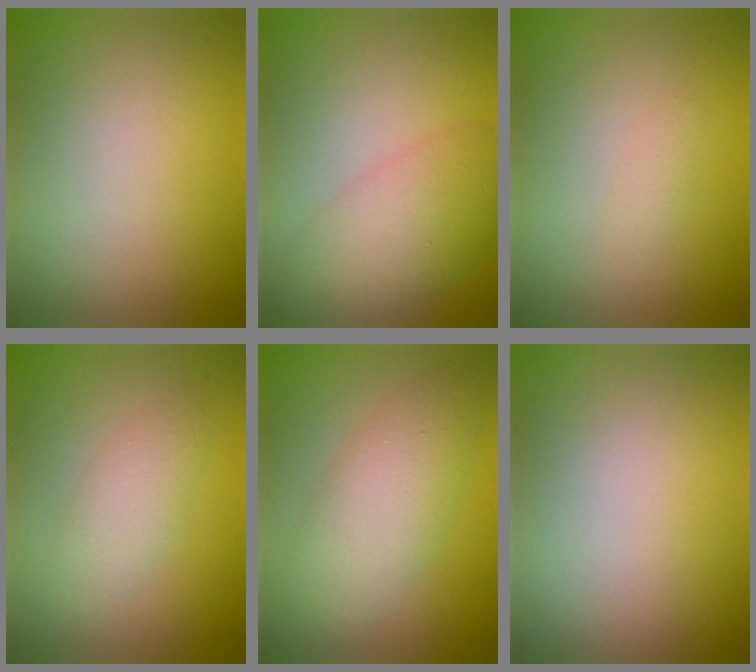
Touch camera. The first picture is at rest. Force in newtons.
{"total": 5.2, "press": 5.2, "slide": 0.3}
{"total": 0.9, "press": 0.9, "slide": 0.0}
{"total": 2.6, "press": 2.6, "slide": 0.1}
{"total": 5.5, "press": 5.5, "slide": 0.1}
{"total": 0.0}